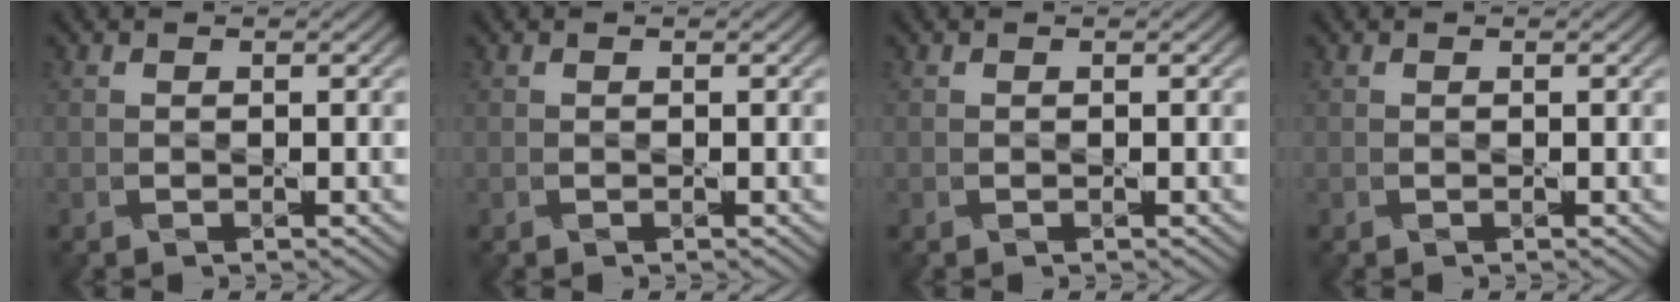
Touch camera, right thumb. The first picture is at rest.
{"total": 0.0}
{"total": 0.0}
{"total": 0.0}